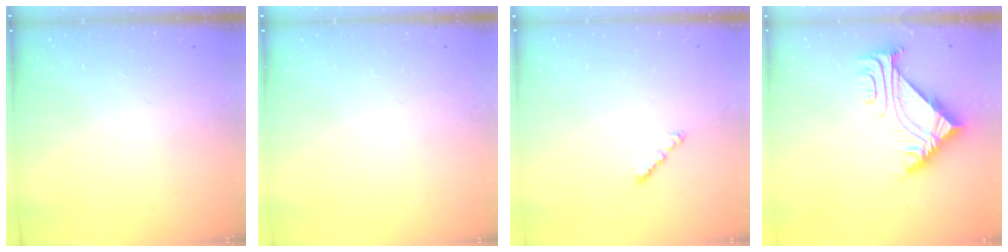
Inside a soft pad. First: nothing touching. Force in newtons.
{"total": 0.0}
{"total": 1.6, "press": 1.5, "slide": 0.5}
{"total": 6.5, "press": 6.4, "slide": 0.9}